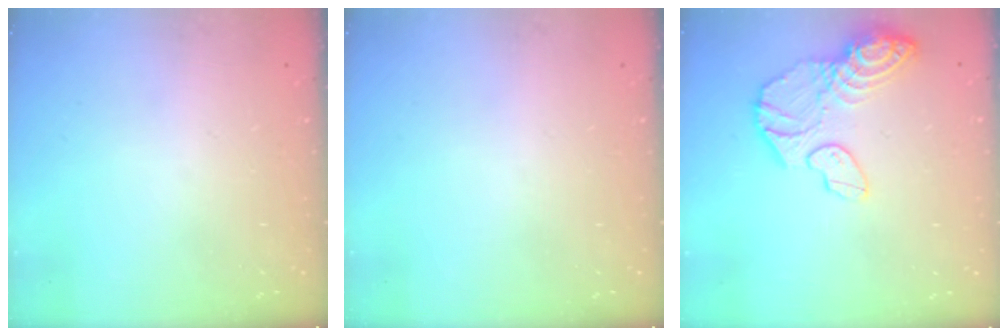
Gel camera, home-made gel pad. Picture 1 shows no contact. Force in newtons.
{"total": 0.0}
{"total": 13.7, "press": 13.5, "slide": 2.0}